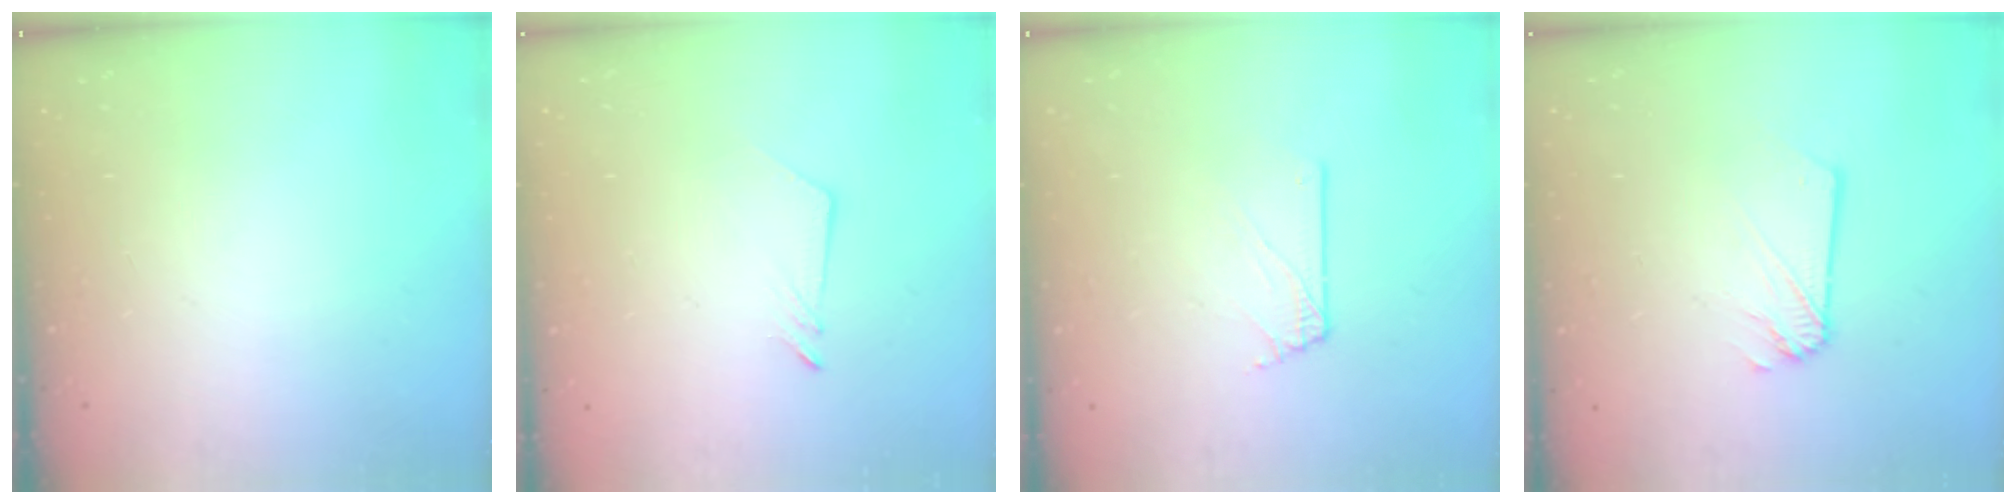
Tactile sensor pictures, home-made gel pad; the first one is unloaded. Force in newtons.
{"total": 2.6, "press": 2.6, "slide": 0.3}
{"total": 1.6, "press": 1.6, "slide": 0.2}
{"total": 1.2, "press": 1.2, "slide": 0.1}